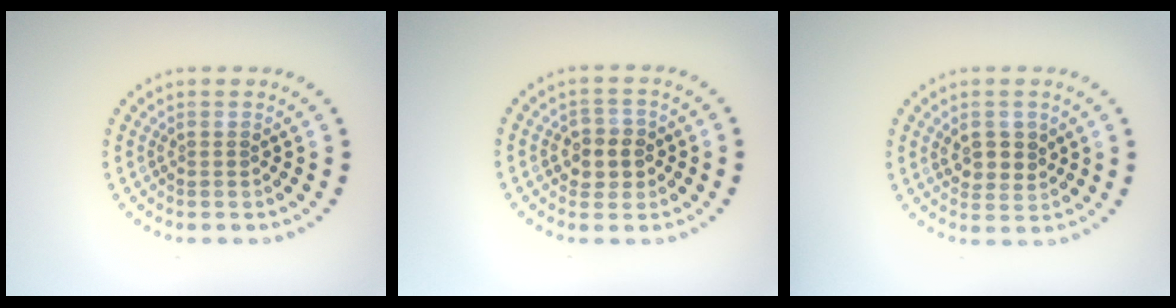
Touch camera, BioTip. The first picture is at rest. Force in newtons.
{"total": 2.7, "press": 2.6, "slide": 0.6}
{"total": 2.8, "press": 2.7, "slide": 0.8}